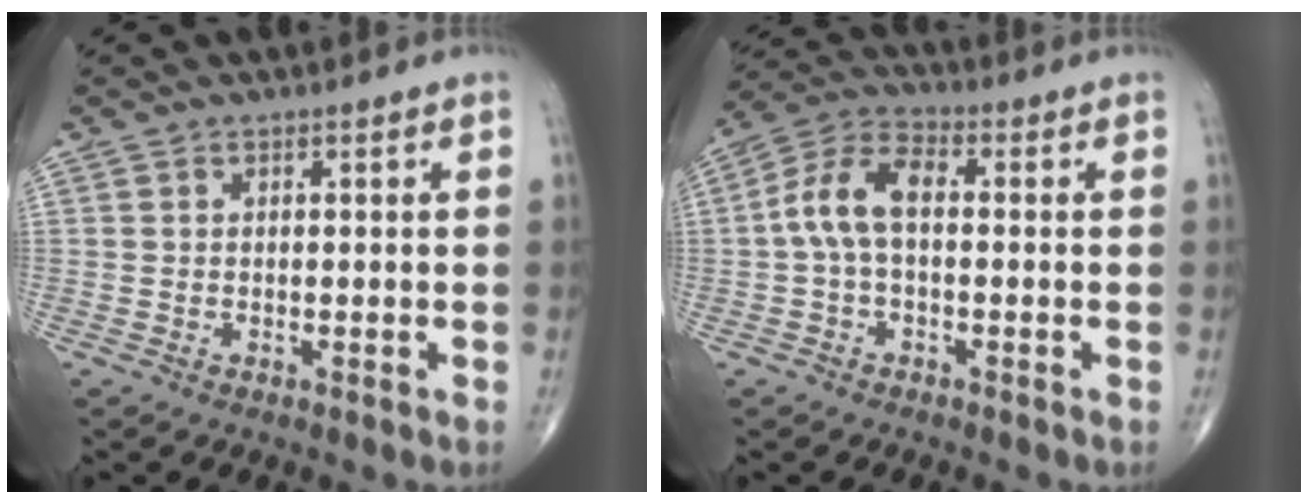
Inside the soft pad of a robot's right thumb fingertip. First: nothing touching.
{"total": 8.7, "force": [-0.1, 4.7, 7.3], "torque": [-0.147, 0.030, -0.011]}